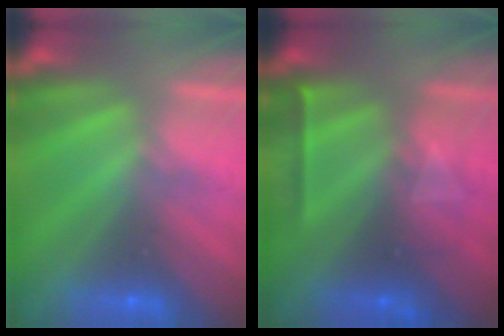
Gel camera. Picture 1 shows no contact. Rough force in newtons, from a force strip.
{"total": 2.3}